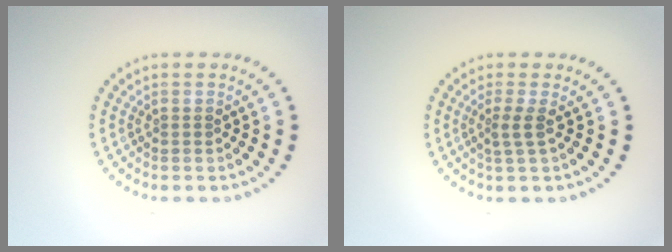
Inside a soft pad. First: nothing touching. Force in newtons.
{"total": 1.7, "press": 1.1, "slide": 1.2}